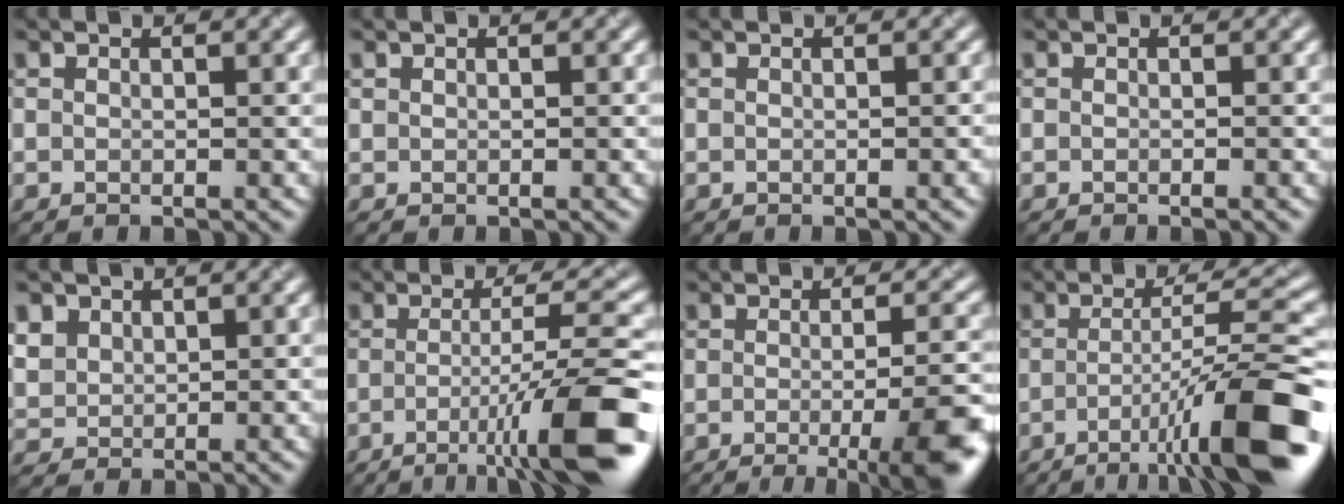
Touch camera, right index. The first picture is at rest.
{"total": 0.0}
{"total": 1.4, "force": [0.0, 0.6, 1.3], "torque": [-0.002, 0.005, -0.001]}
{"total": 1.2, "force": [-0.5, 0.5, 1.0], "torque": [-0.001, 0.002, -0.012]}
{"total": 2.2, "force": [1.0, 1.8, 0.6], "torque": [-0.024, 0.006, 0.041]}
{"total": 10.1, "force": [-4.1, 1.6, 9.1], "torque": [-0.111, 0.011, -0.065]}
{"total": 10.8, "force": [-3.6, 3.1, 9.6], "torque": [-0.083, 0.000, -0.039]}
{"total": 11.3, "force": [-5.1, 1.8, 9.9], "torque": [-0.125, 0.017, -0.078]}